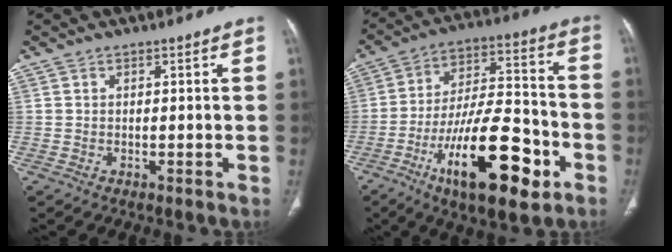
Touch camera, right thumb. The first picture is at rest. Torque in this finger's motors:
{"motor_torque": [0.54, 0.95, 1.83, -0.95, 0.23]}